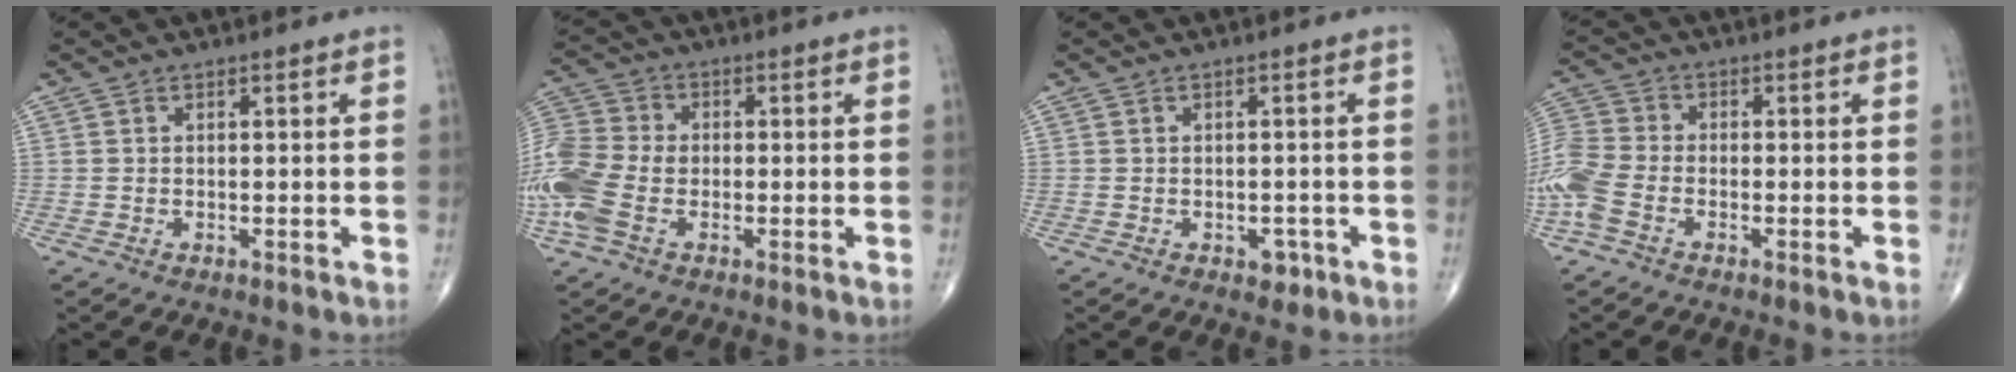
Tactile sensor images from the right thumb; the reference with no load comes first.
{"total": 13.3, "force": [-3.3, 9.0, 9.2], "torque": [-0.238, 0.012, -0.070]}
{"total": 2.2, "force": [-1.0, 1.6, 1.2], "torque": [-0.001, 0.004, -0.010]}
{"total": 7.8, "force": [-3.4, 4.6, 5.2], "torque": [-0.137, 0.013, -0.079]}